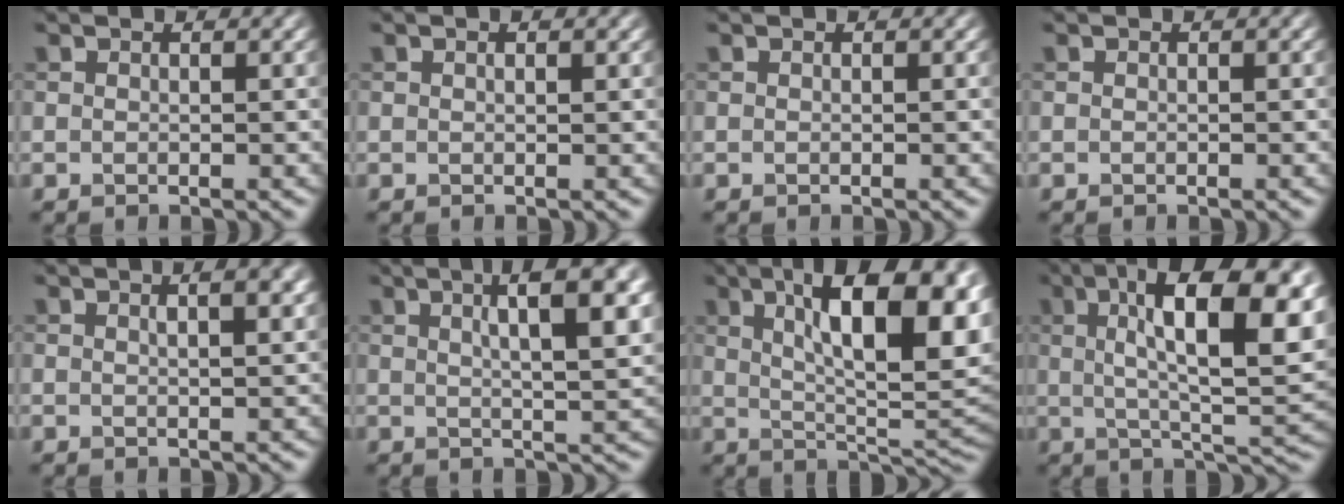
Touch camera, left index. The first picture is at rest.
{"total": 0.5, "force": [0.0, 0.2, 0.5], "torque": [0.003, 0.003, -0.004]}
{"total": 0.0}
{"total": 0.5, "force": [-0.4, -0.2, -0.3], "torque": [0.000, -0.001, -0.002]}
{"total": 3.2, "force": [0.9, 1.3, 2.9], "torque": [-0.012, 0.016, 0.002]}
{"total": 7.5, "force": [1.9, 1.7, 7.1], "torque": [-0.086, 0.013, 0.041]}
{"total": 14.8, "force": [4.4, 5.3, 13.1], "torque": [-0.177, 0.012, 0.080]}
{"total": 13.7, "force": [3.6, 4.0, 12.5], "torque": [-0.192, 0.008, 0.072]}